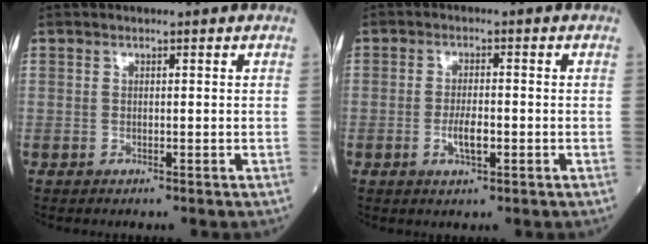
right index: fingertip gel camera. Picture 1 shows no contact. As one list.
[{"total": 3.5, "force": [-1.1, 1.0, 3.2], "torque": [-0.062, 0.001, -0.016]}]